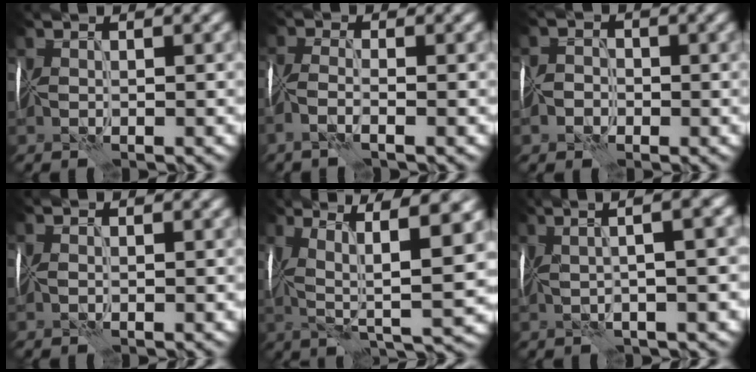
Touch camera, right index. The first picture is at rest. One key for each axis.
{"total": 2.6, "fx": -1.7, "fy": 0.3, "fz": 1.9, "tx": -0.054, "ty": -0.003, "tz": -0.047}
{"total": 1.6, "fx": -0.7, "fy": 1.4, "fz": 0.5, "tx": 0.004, "ty": 0.009, "tz": -0.022}
{"total": 0.5, "fx": 0.2, "fy": 0.3, "fz": 0.4, "tx": -0.011, "ty": 0.000, "tz": 0.006}
{"total": 9.6, "fx": 2.3, "fy": 2.4, "fz": 9.1, "tx": -0.167, "ty": 0.008, "tz": 0.039}
{"total": 8.2, "fx": 2.6, "fy": 2.6, "fz": 7.3, "tx": -0.075, "ty": 0.042, "tz": 0.014}